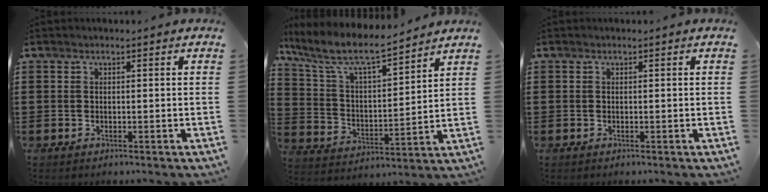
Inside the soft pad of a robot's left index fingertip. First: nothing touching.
{"total": 8.3, "force": [6.8, 1.6, 4.5], "torque": [-0.116, -0.039, 0.112]}
{"total": 0.0}